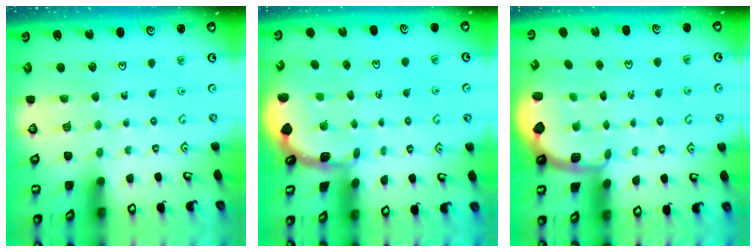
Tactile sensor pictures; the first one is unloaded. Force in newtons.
{"total": 1.5, "press": 1.5, "slide": 0.2}
{"total": 2.4, "press": 1.1, "slide": 2.1}